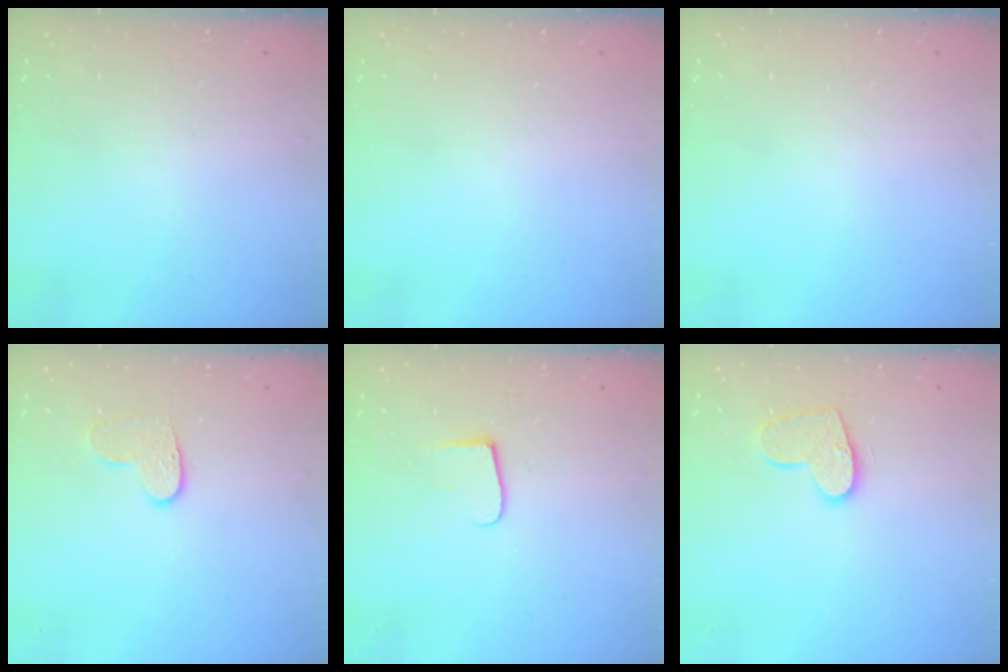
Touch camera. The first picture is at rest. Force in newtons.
{"total": 0.0}
{"total": 0.0}
{"total": 6.4, "press": 6.4, "slide": 0.4}
{"total": 6.6, "press": 6.6, "slide": 0.6}
{"total": 11.4, "press": 11.3, "slide": 0.6}